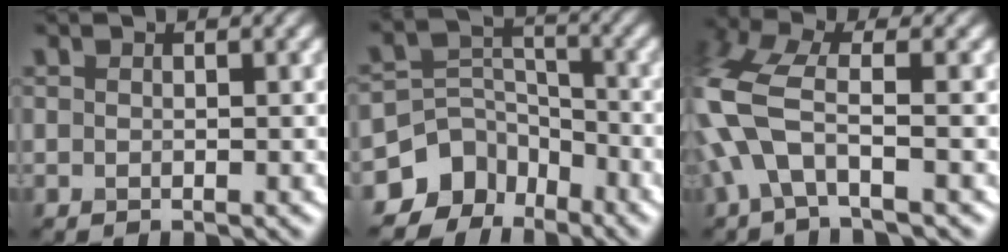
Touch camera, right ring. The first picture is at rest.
{"total": 7.8, "force": [-5.5, 5.3, 1.6], "torque": [-0.013, 0.012, -0.100]}
{"total": 6.9, "force": [-1.1, 3.0, 6.1], "torque": [-0.154, 0.009, -0.039]}